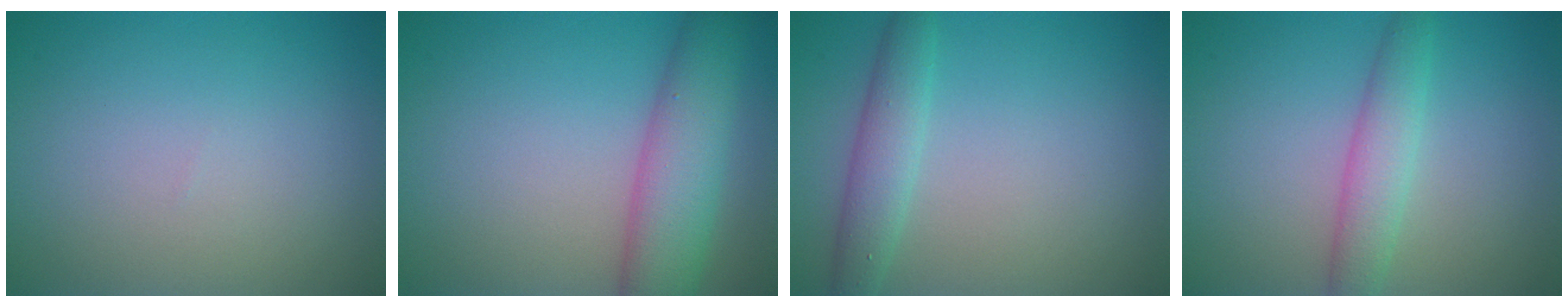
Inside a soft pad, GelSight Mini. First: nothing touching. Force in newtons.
{"total": 6.4, "press": 6.4, "slide": 0.3}
{"total": 2.9, "press": 2.9, "slide": 0.2}
{"total": 3.1, "press": 3.1, "slide": 0.1}